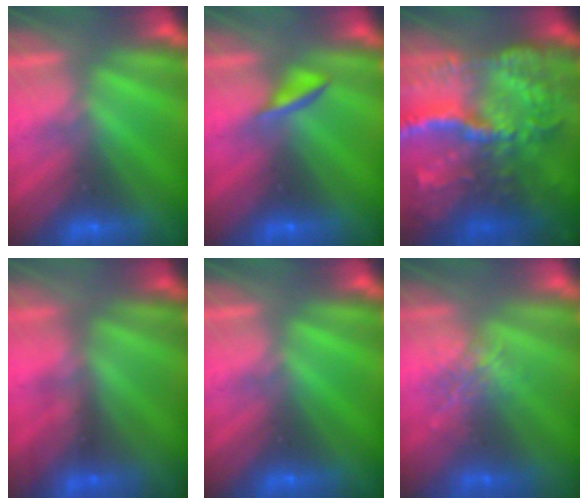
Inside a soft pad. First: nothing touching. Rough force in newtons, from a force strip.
{"total": 2.1}
{"total": 7.6}
{"total": 2.0}
{"total": 0.0}
{"total": 2.0}